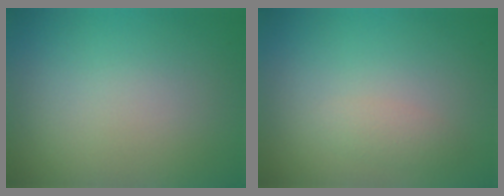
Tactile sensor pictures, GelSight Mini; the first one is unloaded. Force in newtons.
{"total": 1.2, "press": 1.2, "slide": 0.0}